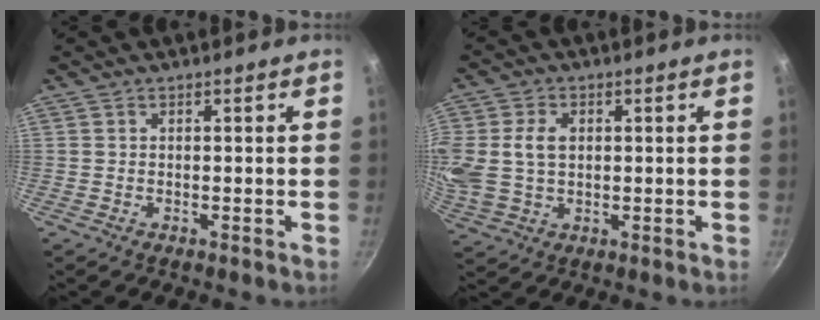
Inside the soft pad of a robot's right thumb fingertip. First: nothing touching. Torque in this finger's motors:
{"motor_torque": [1.20, 2.64, 1.47, -0.29, 0.53]}